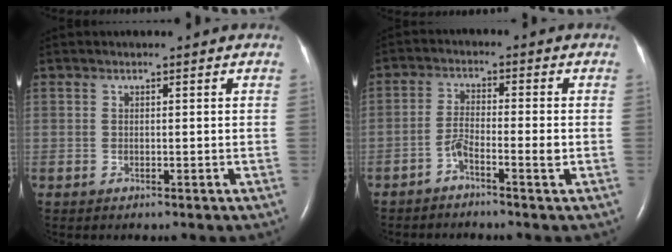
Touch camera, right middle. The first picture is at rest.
{"total": 3.2, "force": [-2.0, 0.1, 2.5], "torque": [-0.055, 0.012, -0.038]}